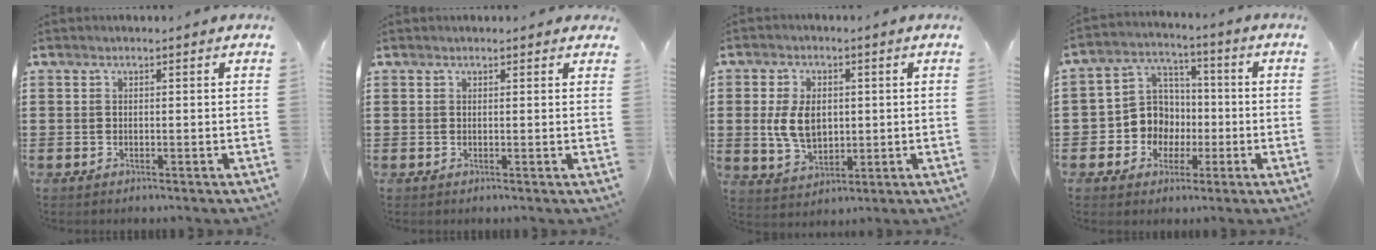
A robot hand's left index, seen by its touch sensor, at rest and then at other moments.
{"total": 0.6, "force": [0.5, 0.3, 0.2], "torque": [-0.006, 0.003, 0.010]}
{"total": 7.1, "force": [0.7, 4.7, 5.2], "torque": [-0.121, 0.005, 0.006]}
{"total": 8.3, "force": [-1.2, 7.9, 2.1], "torque": [-0.088, 0.005, -0.022]}